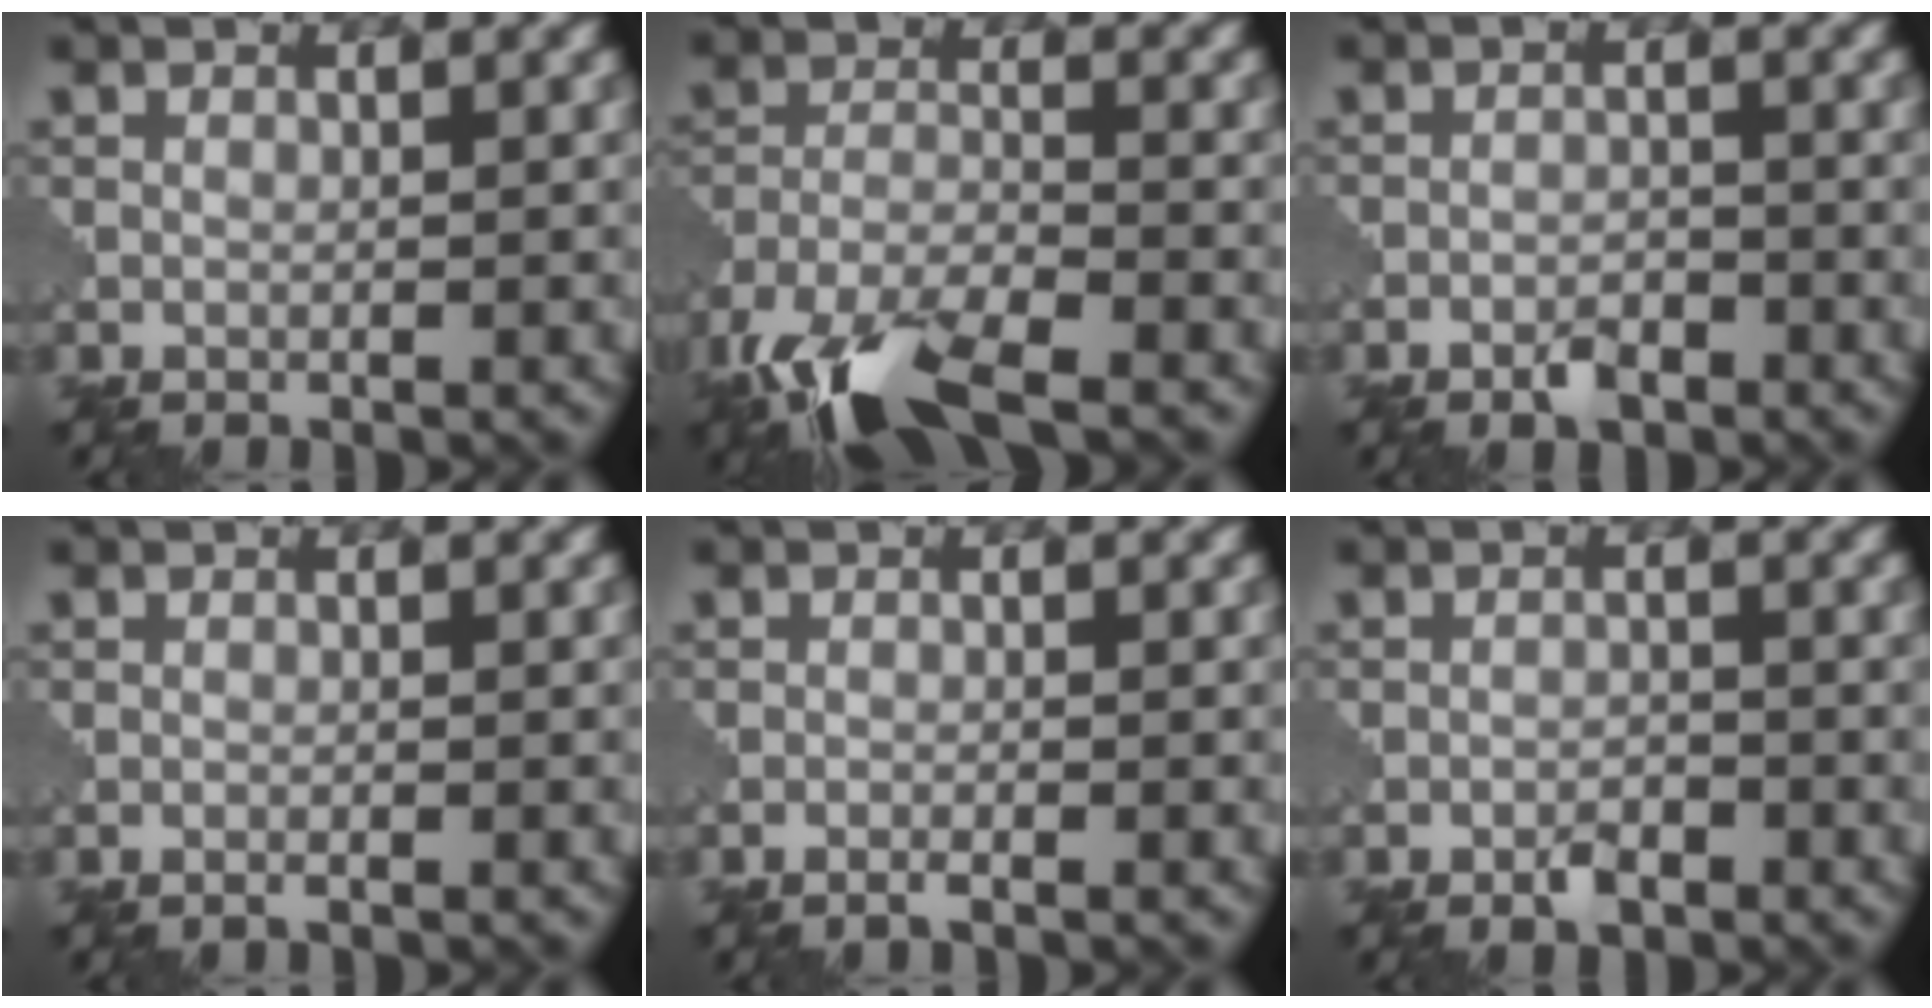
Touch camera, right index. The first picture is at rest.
{"total": 9.1, "force": [-6.3, 3.0, 5.7], "torque": [-0.118, -0.015, -0.129]}
{"total": 2.1, "force": [-1.5, 0.9, 1.1], "torque": [-0.015, 0.001, -0.030]}
{"total": 0.5, "force": [-0.4, 0.0, 0.3], "torque": [-0.005, -0.001, -0.009]}
{"total": 0.8, "force": [-0.7, 0.0, 0.5], "torque": [-0.009, 0.001, -0.015]}
{"total": 1.7, "force": [-1.2, 0.8, 0.9], "torque": [-0.014, 0.000, -0.024]}